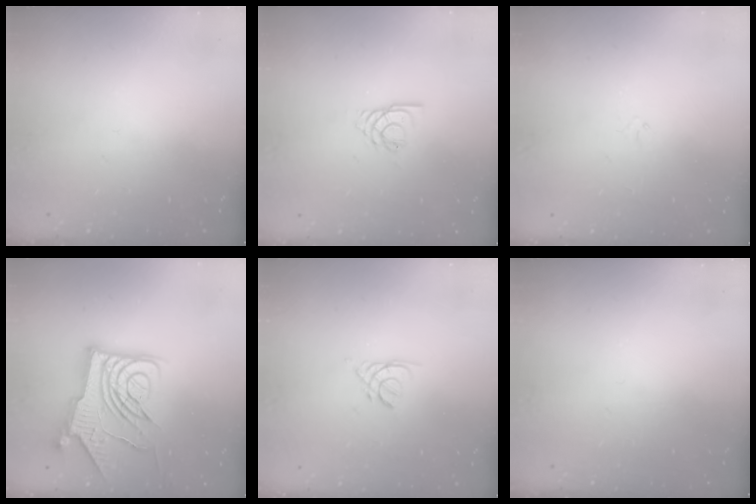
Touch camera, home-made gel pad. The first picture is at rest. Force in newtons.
{"total": 2.9, "press": 2.8, "slide": 0.4}
{"total": 1.2, "press": 1.2, "slide": 0.4}
{"total": 15.7, "press": 15.6, "slide": 1.5}
{"total": 2.2, "press": 2.2, "slide": 0.4}
{"total": 0.0}